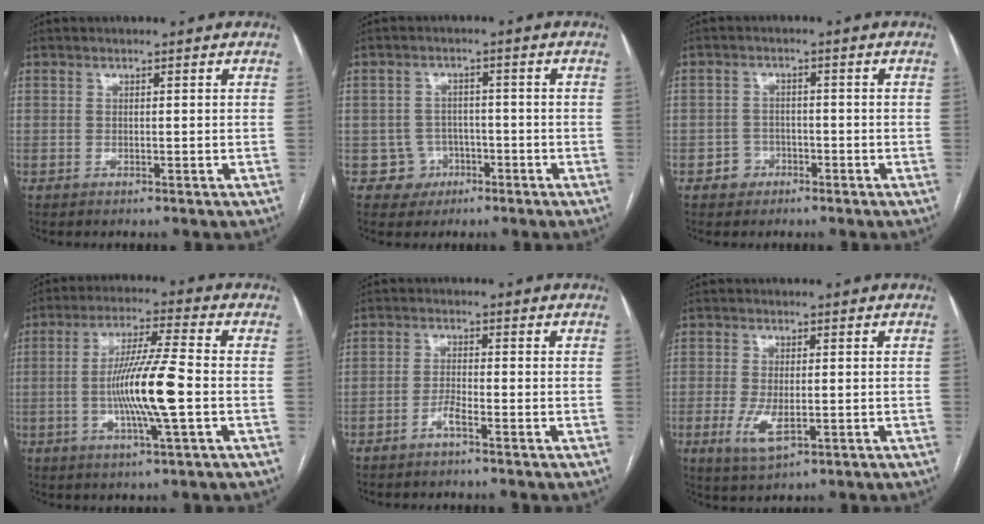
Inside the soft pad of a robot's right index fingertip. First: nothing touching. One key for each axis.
{"total": 4.2, "fx": -1.6, "fy": 3.8, "fz": -0.4, "tx": 0.019, "ty": 0.019, "tz": -0.020}
{"total": 3.0, "fx": -1.5, "fy": 2.7, "fz": 0.2, "tx": 0.005, "ty": 0.013, "tz": -0.025}
{"total": 11.5, "fx": -1.8, "fy": -0.1, "fz": 11.4, "tx": -0.217, "ty": -0.005, "tz": -0.040}
{"total": 2.1, "fx": -1.4, "fy": 0.1, "fz": 1.6, "tx": -0.032, "ty": 0.002, "tz": -0.030}
{"total": 5.2, "fx": -1.3, "fy": 2.1, "fz": 4.6, "tx": -0.095, "ty": -0.010, "tz": -0.017}